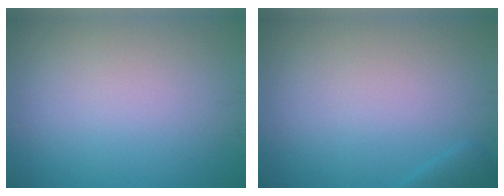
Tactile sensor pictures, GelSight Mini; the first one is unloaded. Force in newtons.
{"total": 0.9, "press": 0.9, "slide": 0.1}